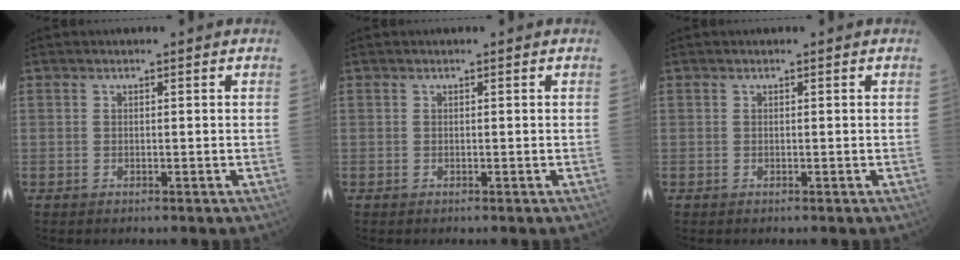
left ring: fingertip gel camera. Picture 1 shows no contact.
{"total": 0.0}
{"total": 0.0}